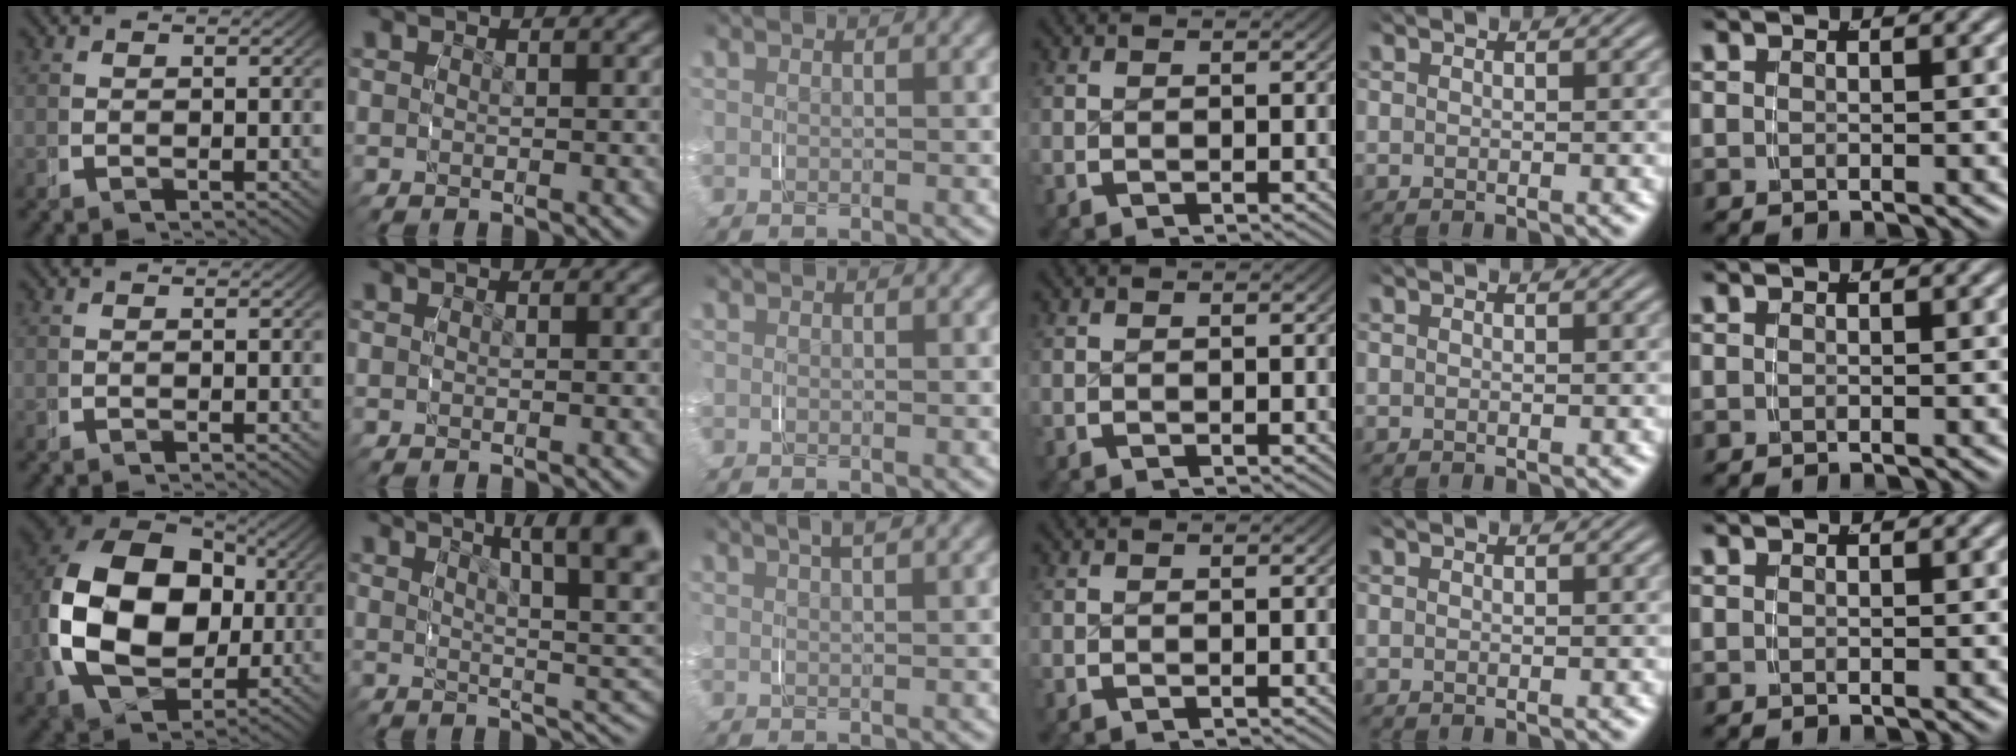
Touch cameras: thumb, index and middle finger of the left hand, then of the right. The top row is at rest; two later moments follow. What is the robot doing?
{"motion": "grasp_and_lifting", "object": "paper plate"}